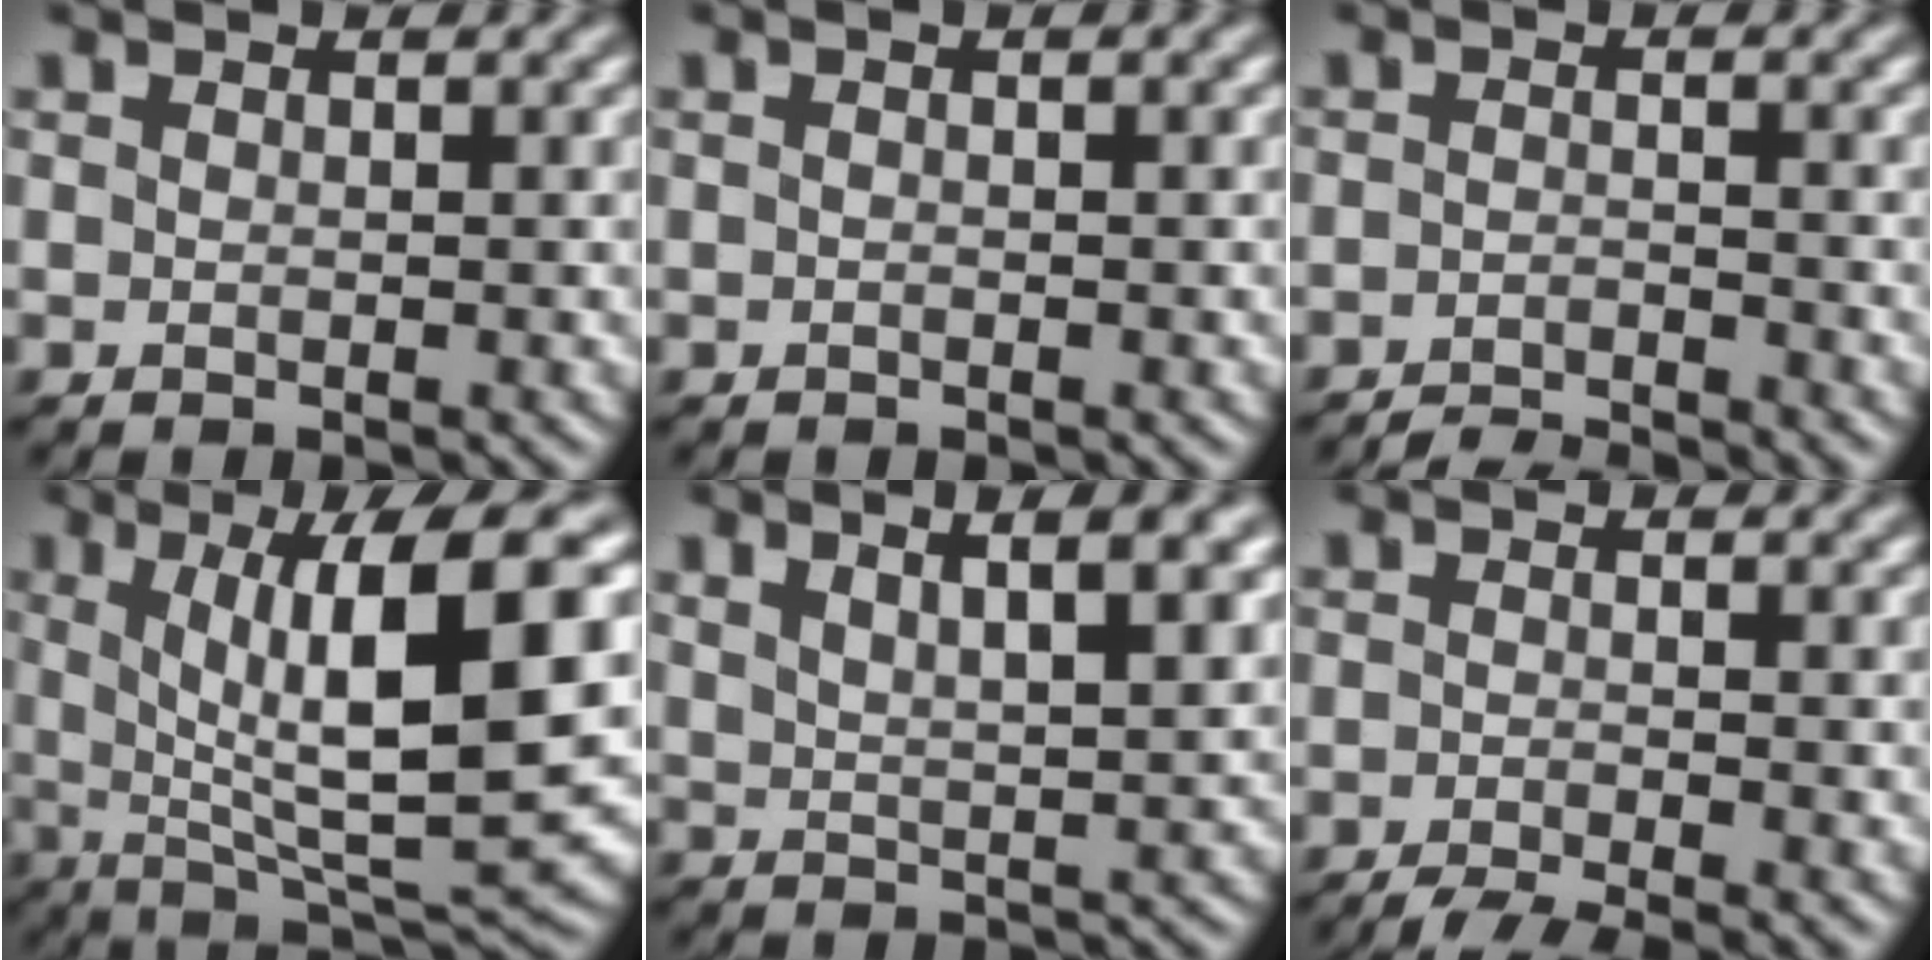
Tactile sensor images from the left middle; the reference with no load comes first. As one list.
[{"total": 1.0, "force": [0.0, 0.2, 1.0], "torque": [-0.013, -0.008, -0.008]}, {"total": 3.9, "force": [-3.7, 0.3, 1.0], "torque": [-0.015, -0.004, -0.065]}, {"total": 11.5, "force": [2.4, 2.7, 11.0], "torque": [-0.169, 0.008, 0.049]}, {"total": 5.8, "force": [4.1, 1.2, 3.9], "torque": [-0.042, 0.028, 0.049]}, {"total": 4.2, "force": [-3.2, 0.6, 2.6], "torque": [-0.035, -0.006, -0.059]}]